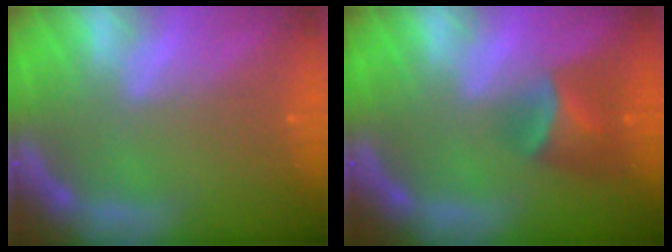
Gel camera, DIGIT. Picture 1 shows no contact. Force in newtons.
{"total": 4.4}